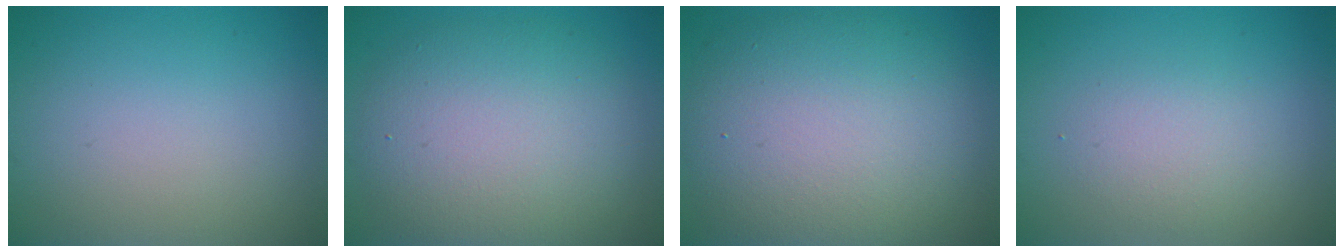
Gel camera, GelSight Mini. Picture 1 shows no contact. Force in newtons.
{"total": 9.1, "press": 9.1, "slide": 0.3}
{"total": 10.9, "press": 10.9, "slide": 0.9}
{"total": 2.1, "press": 2.1, "slide": 0.2}